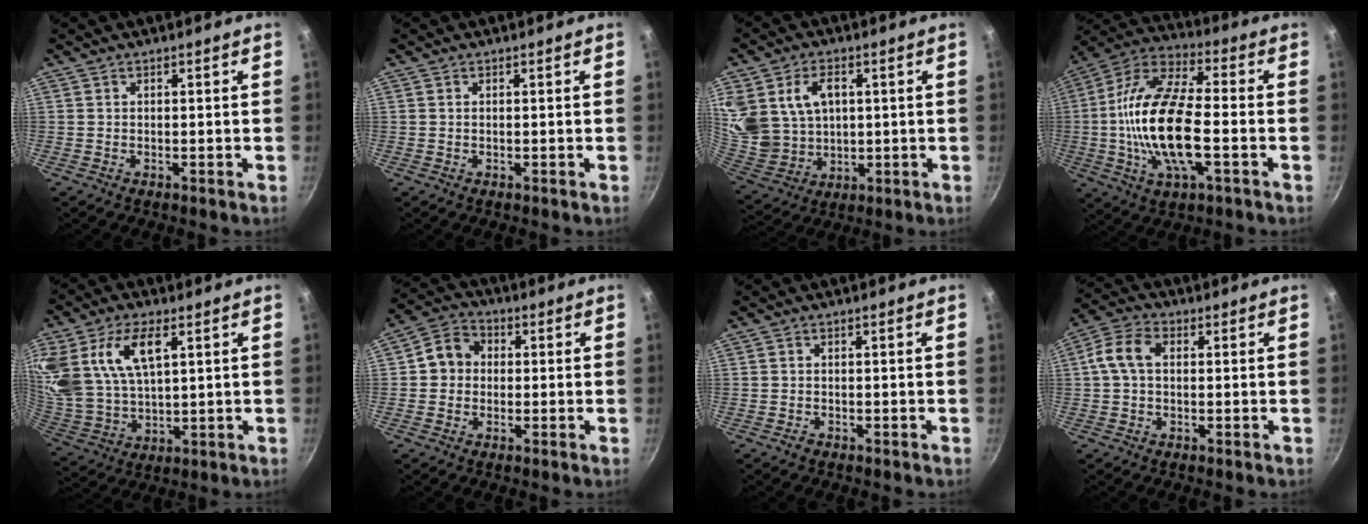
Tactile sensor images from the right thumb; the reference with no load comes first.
{"total": 0.0}
{"total": 17.7, "force": [4.4, 13.2, 11.0], "torque": [-0.243, 0.007, 0.107]}
{"total": 20.5, "force": [-2.8, 8.3, 18.5], "torque": [-0.373, 0.024, -0.050]}
{"total": 19.2, "force": [7.0, 10.2, 14.6], "torque": [-0.323, -0.004, 0.143]}
{"total": 7.0, "force": [0.2, 6.1, 3.3], "torque": [-0.039, 0.022, -0.009]}
{"total": 0.8, "force": [-0.5, 0.5, 0.3], "torque": [-0.005, 0.001, -0.013]}
{"total": 7.0, "force": [0.9, 4.6, 5.2], "torque": [-0.105, 0.024, 0.011]}